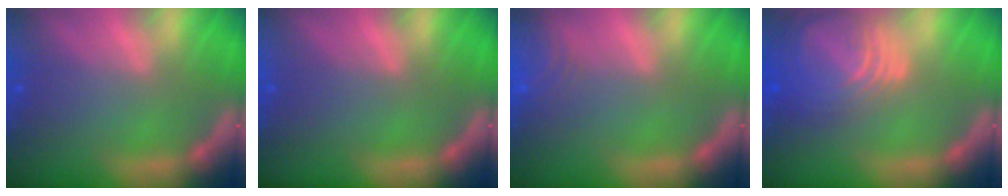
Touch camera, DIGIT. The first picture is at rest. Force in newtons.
{"total": 0.0}
{"total": 4.0}
{"total": 10.0}